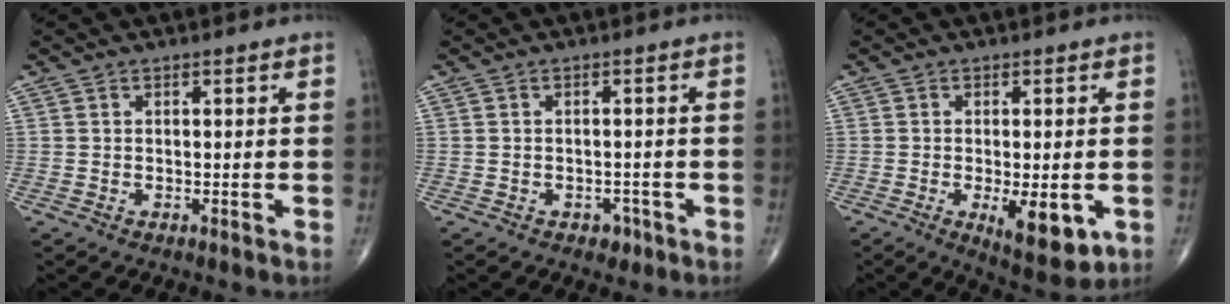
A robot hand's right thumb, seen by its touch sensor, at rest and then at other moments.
{"total": 2.1, "force": [-1.2, 1.5, 0.8], "torque": [-0.002, 0.006, -0.014]}
{"total": 9.3, "force": [-2.6, 3.6, 8.2], "torque": [-0.108, -0.018, -0.031]}